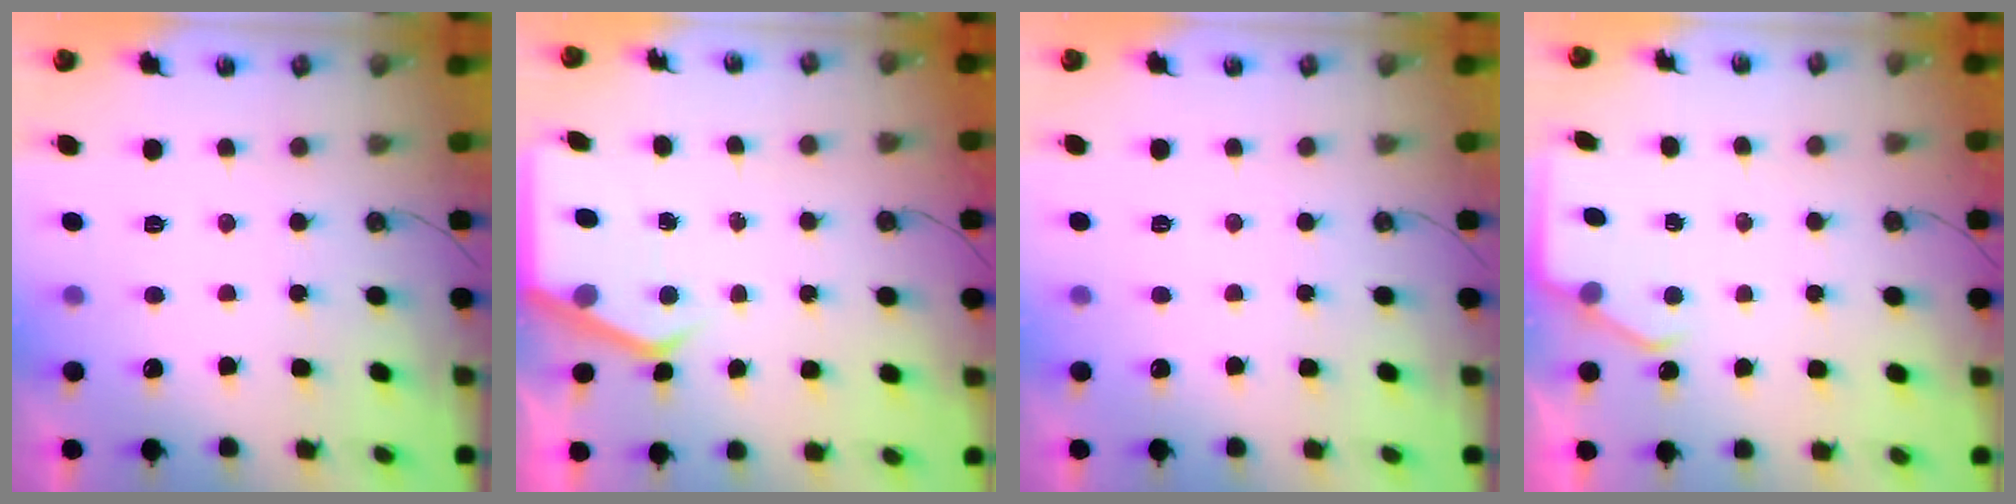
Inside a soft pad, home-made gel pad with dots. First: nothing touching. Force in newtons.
{"total": 5.3, "press": 5.3, "slide": 0.5}
{"total": 2.8, "press": 2.8, "slide": 0.5}
{"total": 2.8, "press": 2.8, "slide": 0.4}